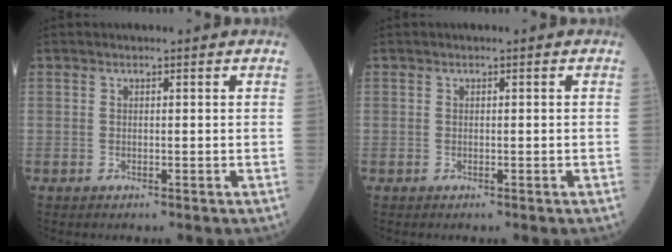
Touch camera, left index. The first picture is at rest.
{"total": 0.0}